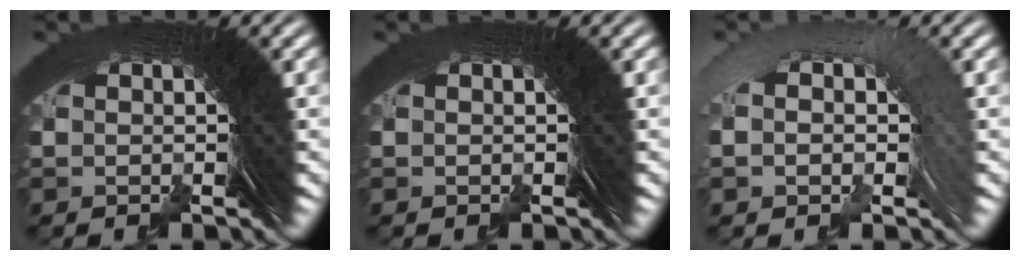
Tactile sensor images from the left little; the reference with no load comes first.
{"total": 0.0}
{"total": 2.5, "force": [0.4, 1.1, 2.3], "torque": [-0.034, 0.029, -0.006]}